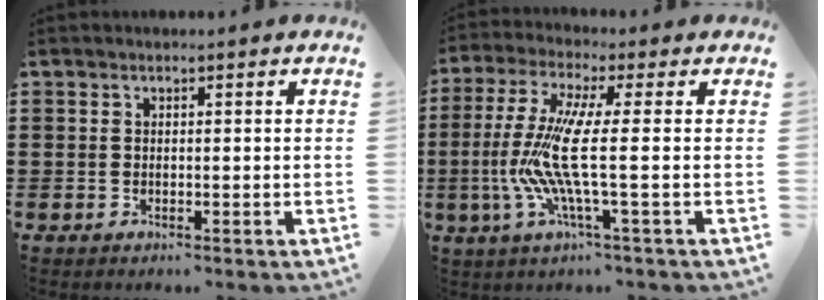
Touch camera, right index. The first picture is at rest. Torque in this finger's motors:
{"motor_torque": [2.14, 0.00, 0.79, 0.21]}